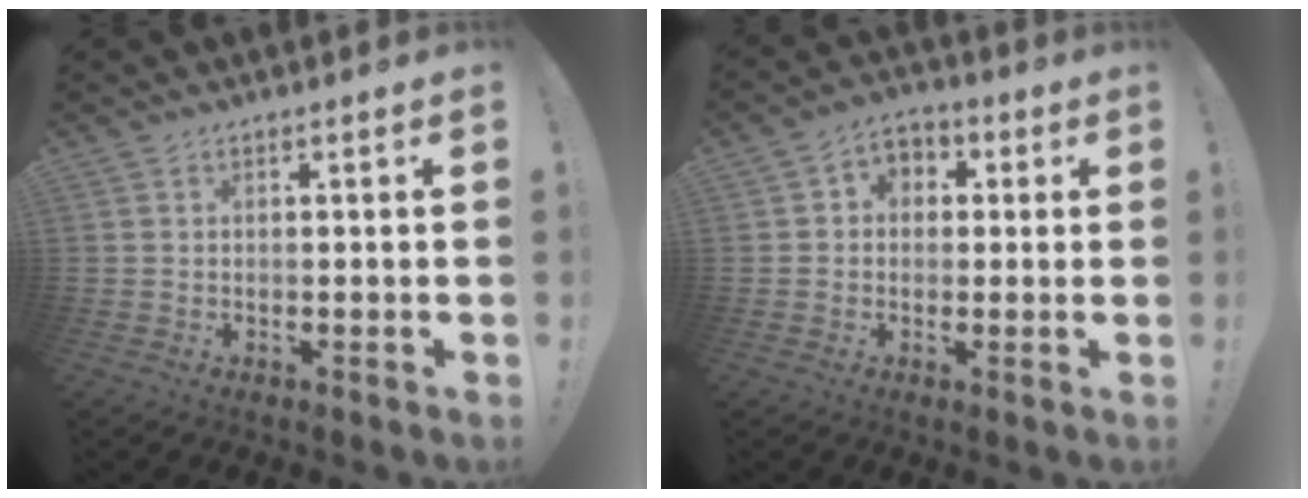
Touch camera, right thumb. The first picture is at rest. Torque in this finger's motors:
{"motor_torque": [0.28, -0.35, -0.18, 0.44, 0.07]}